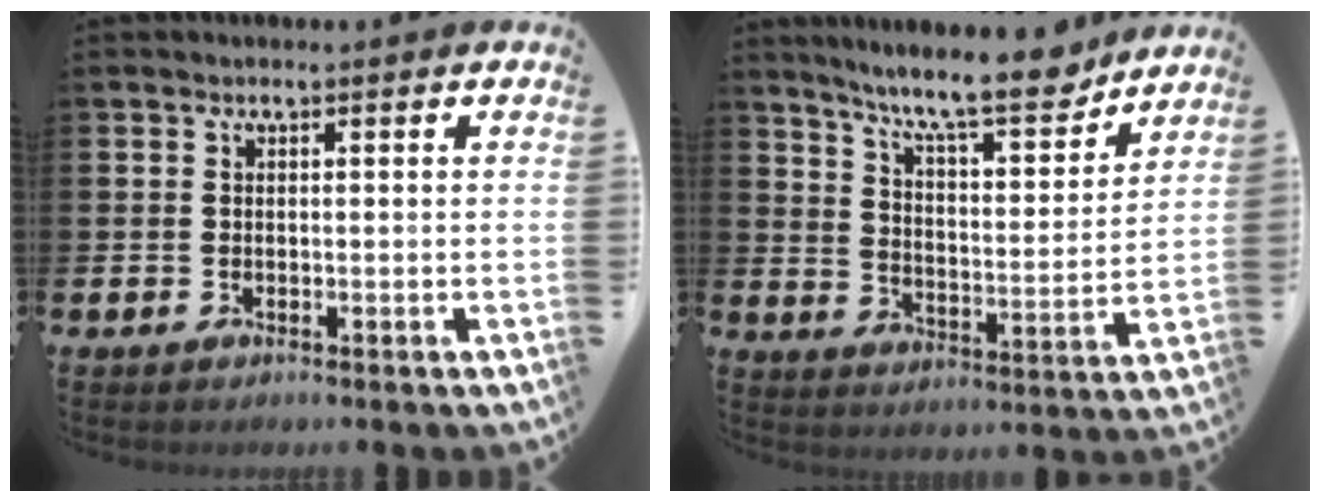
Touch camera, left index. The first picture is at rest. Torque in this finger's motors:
{"motor_torque": [0.38, -0.45, 1.00, 0.21]}